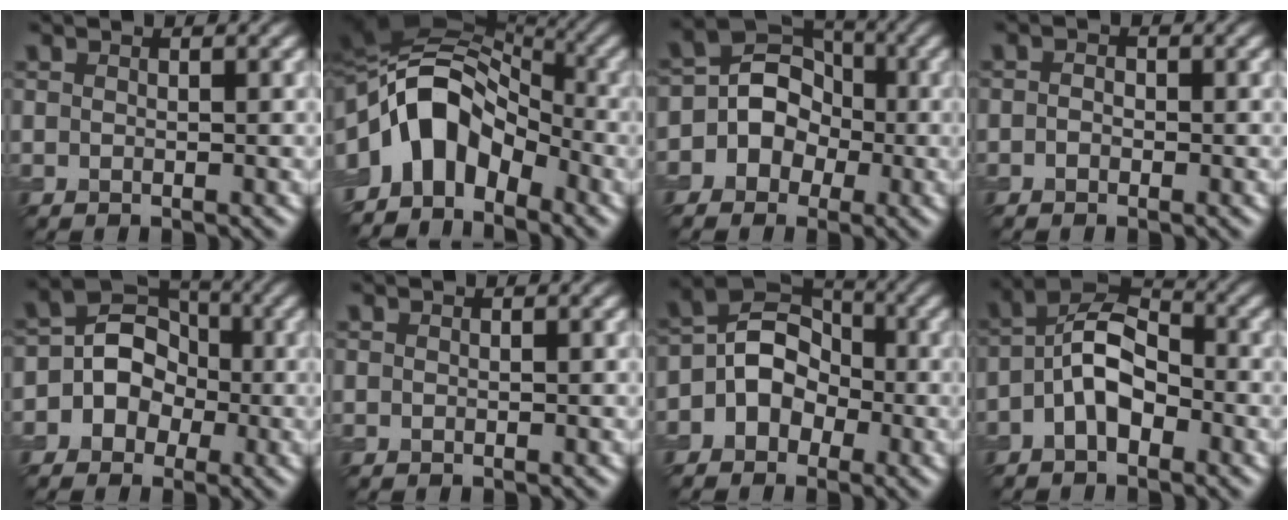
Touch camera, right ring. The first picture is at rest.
{"total": 9.9, "force": [-3.2, 6.5, 6.8], "torque": [-0.106, 0.020, -0.072]}
{"total": 6.5, "force": [-1.0, 5.9, 2.4], "torque": [-0.012, 0.035, -0.043]}
{"total": 0.7, "force": [-0.3, 0.5, 0.3], "torque": [-0.005, 0.001, -0.008]}
{"total": 5.7, "force": [-0.6, 5.1, 2.5], "torque": [-0.005, 0.020, -0.031]}
{"total": 0.0}
{"total": 5.6, "force": [-1.1, 4.7, 2.9], "torque": [-0.016, 0.018, -0.036]}
{"total": 5.2, "force": [-1.6, 2.9, 4.1], "torque": [-0.077, 0.017, -0.036]}